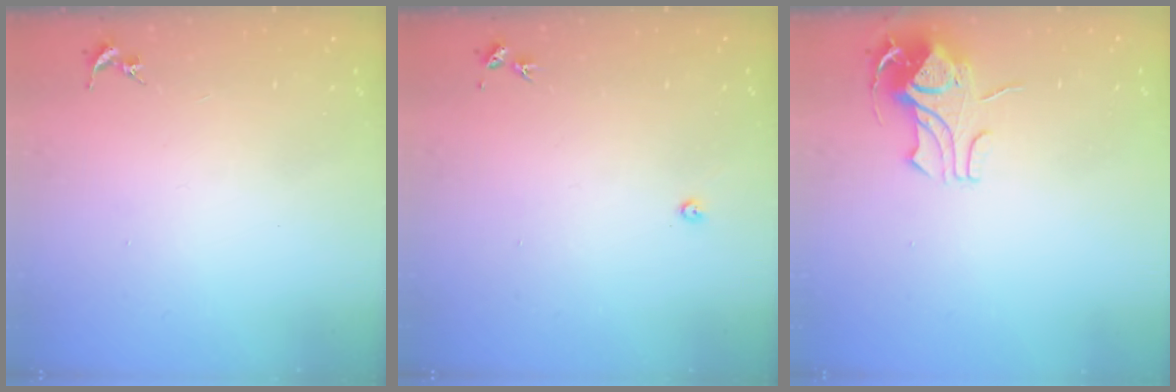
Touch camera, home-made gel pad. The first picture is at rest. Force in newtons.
{"total": 2.2, "press": 2.2, "slide": 0.3}
{"total": 8.9, "press": 8.9, "slide": 0.7}